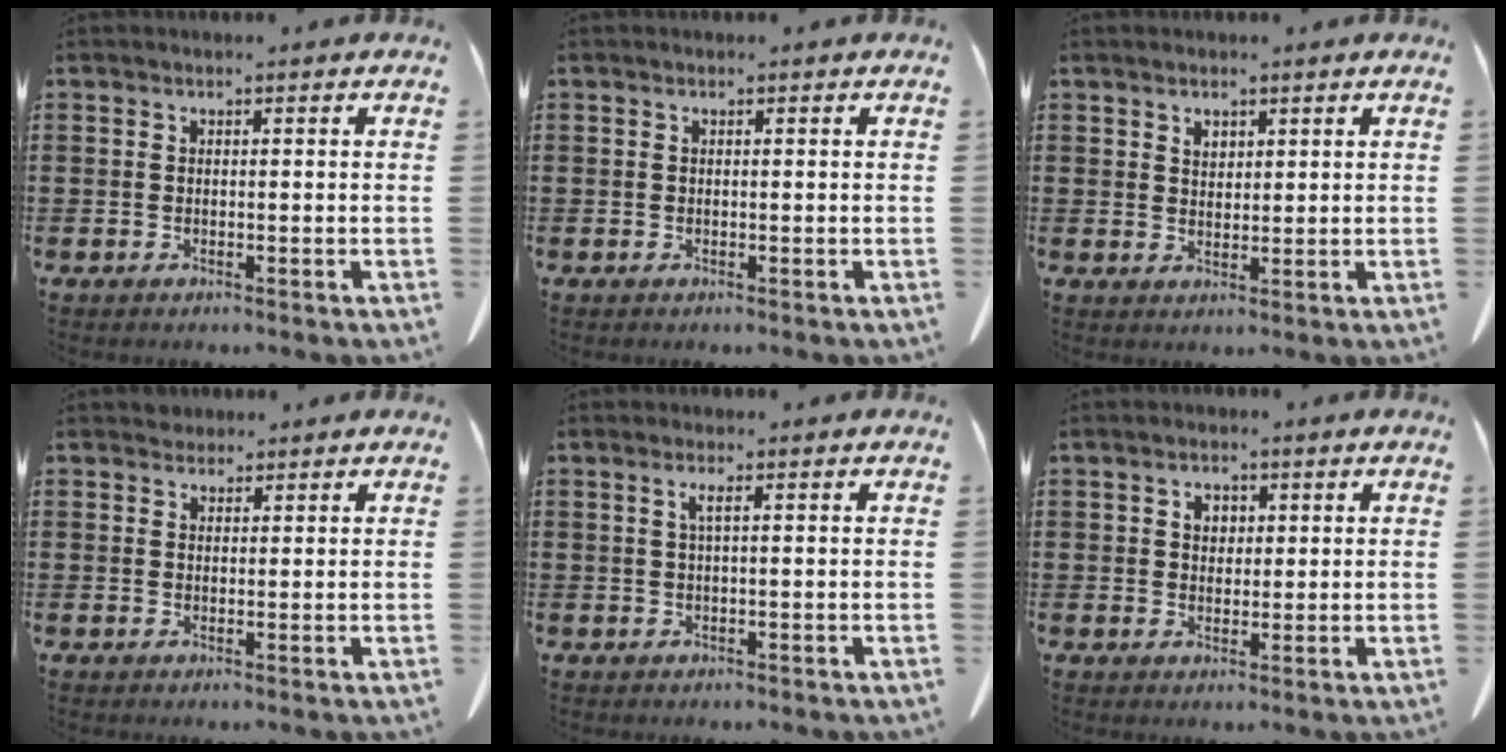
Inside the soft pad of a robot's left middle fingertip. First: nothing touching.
{"total": 0.0}
{"total": 1.8, "force": [1.4, 0.9, 0.5], "torque": [-0.004, -0.002, 0.025]}
{"total": 1.7, "force": [1.5, 0.7, 0.0], "torque": [0.003, 0.000, 0.029]}
{"total": 1.5, "force": [0.4, 0.2, 1.4], "torque": [-0.030, 0.000, 0.006]}
{"total": 2.4, "force": [1.0, 1.9, 1.2], "torque": [-0.022, 0.006, 0.014]}